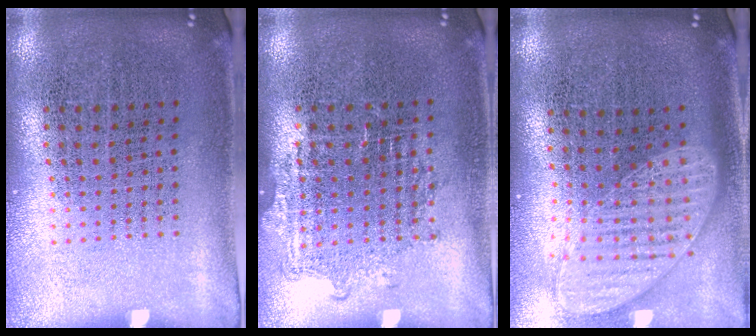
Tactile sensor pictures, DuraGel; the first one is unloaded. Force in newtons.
{"total": 1.1, "press": 1.0, "slide": 0.4}
{"total": 1.8, "press": 1.5, "slide": 1.0}